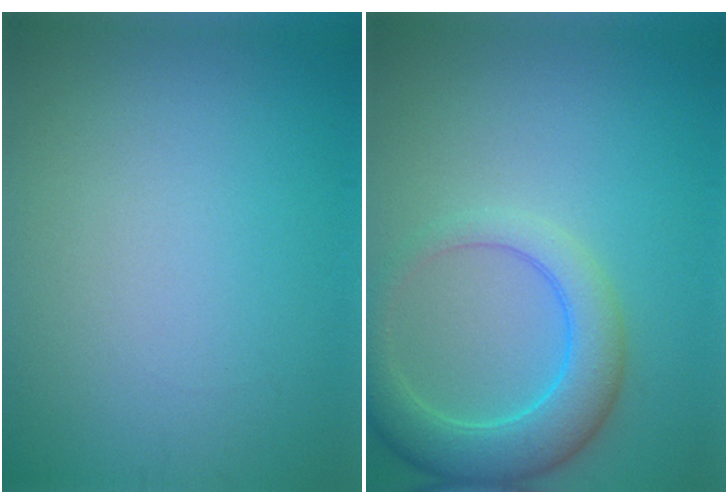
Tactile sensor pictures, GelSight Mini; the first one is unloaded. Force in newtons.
{"total": 5.1, "press": 5.1, "slide": 0.5}